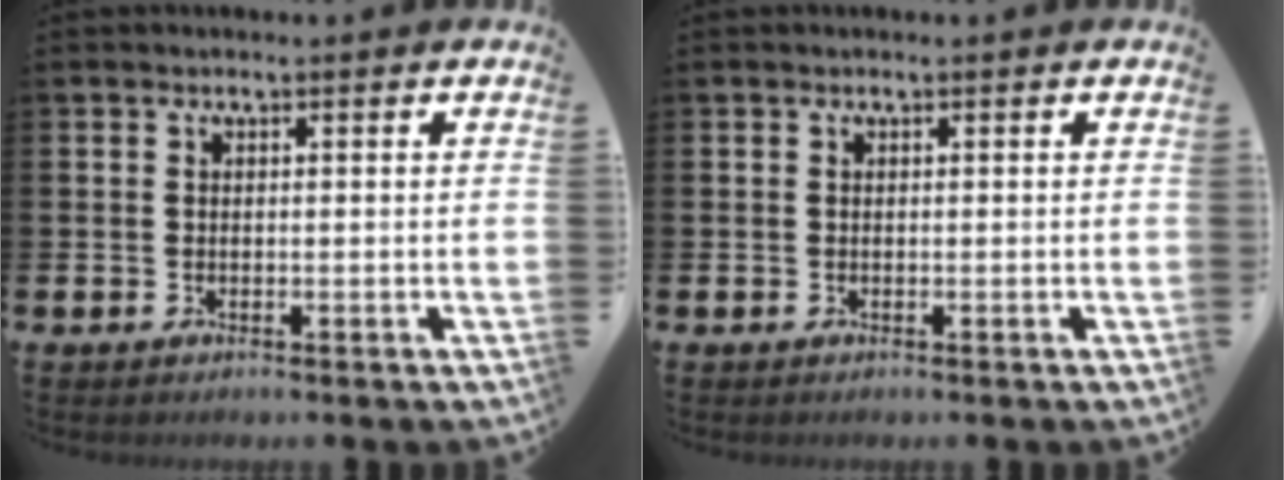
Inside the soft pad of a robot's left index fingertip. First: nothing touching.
{"total": 0.0}